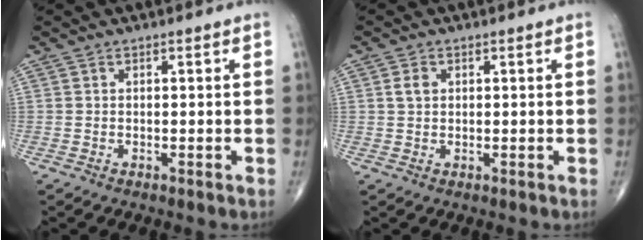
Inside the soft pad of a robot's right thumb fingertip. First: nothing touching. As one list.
[{"total": 2.1, "force": [0.6, 1.6, 1.3], "torque": [-0.022, 0.003, 0.012]}]